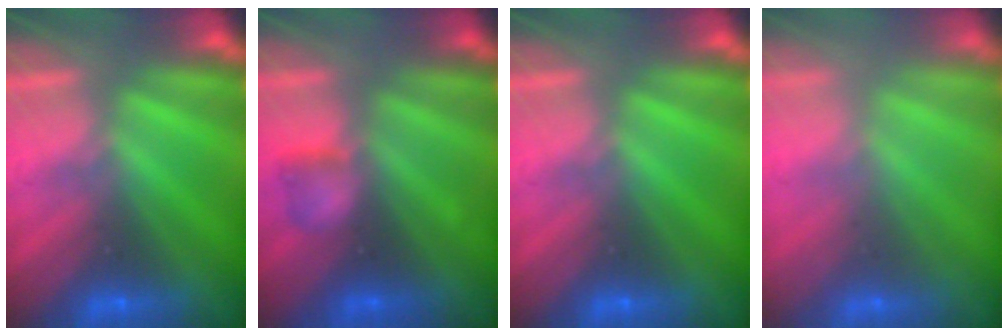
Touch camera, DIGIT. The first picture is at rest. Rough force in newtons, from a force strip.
{"total": 2.1}
{"total": 0.0}
{"total": 2.3}